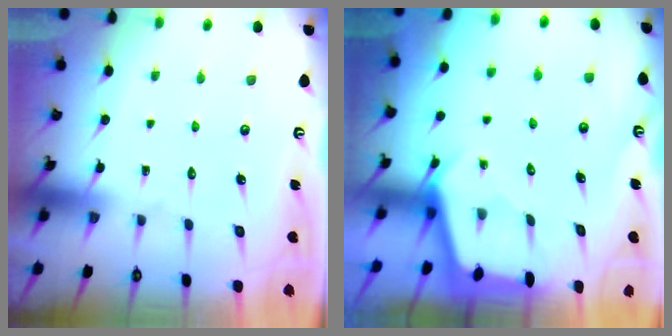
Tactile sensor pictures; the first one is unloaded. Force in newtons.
{"total": 2.5, "press": 2.5, "slide": 0.3}